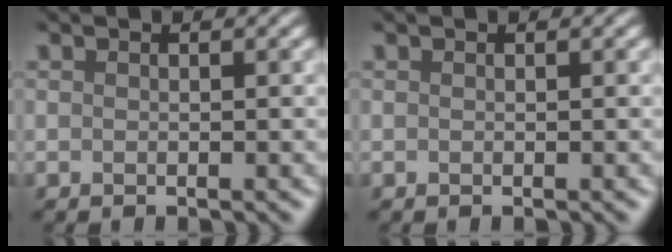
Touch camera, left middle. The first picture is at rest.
{"total": 0.0}